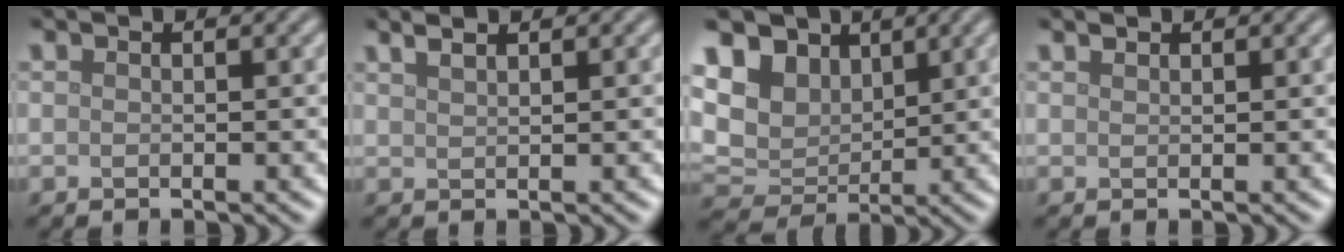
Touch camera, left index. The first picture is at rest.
{"total": 2.2, "force": [1.7, 0.8, 1.2], "torque": [-0.004, 0.008, 0.008]}
{"total": 8.3, "force": [3.9, 6.0, 4.1], "torque": [-0.110, 0.019, 0.057]}
{"total": 0.6, "force": [0.6, 0.1, 0.0], "torque": [0.001, 0.001, 0.013]}